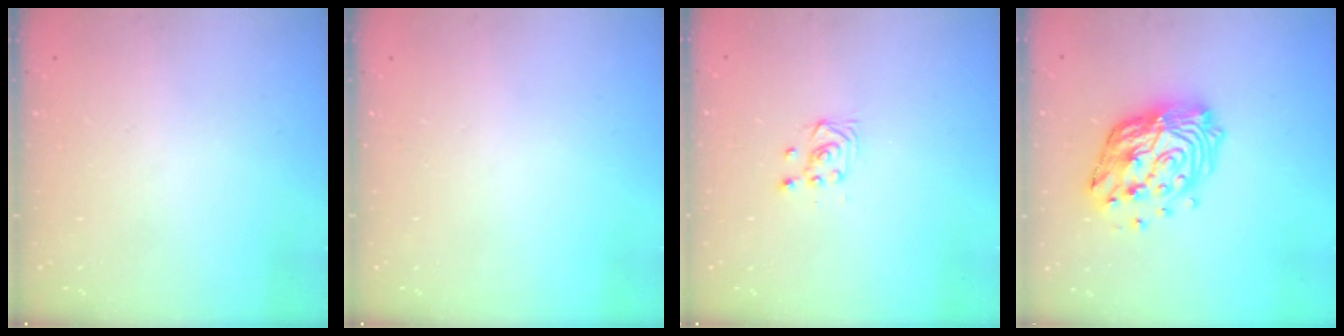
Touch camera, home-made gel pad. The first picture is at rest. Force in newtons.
{"total": 0.0}
{"total": 3.6, "press": 3.5, "slide": 1.2}
{"total": 16.7, "press": 16.6, "slide": 1.7}